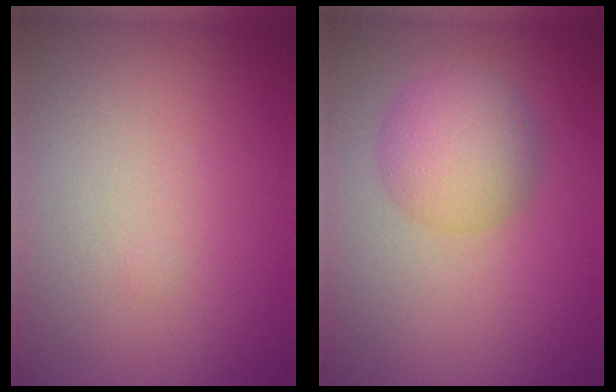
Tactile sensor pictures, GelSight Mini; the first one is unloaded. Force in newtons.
{"total": 4.5, "press": 4.5, "slide": 0.1}